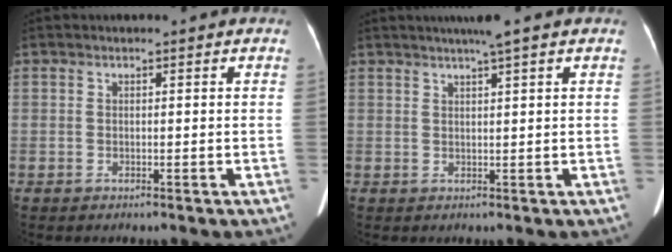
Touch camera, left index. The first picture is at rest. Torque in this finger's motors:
{"motor_torque": [-0.08, -0.12, 0.01, 0.00]}